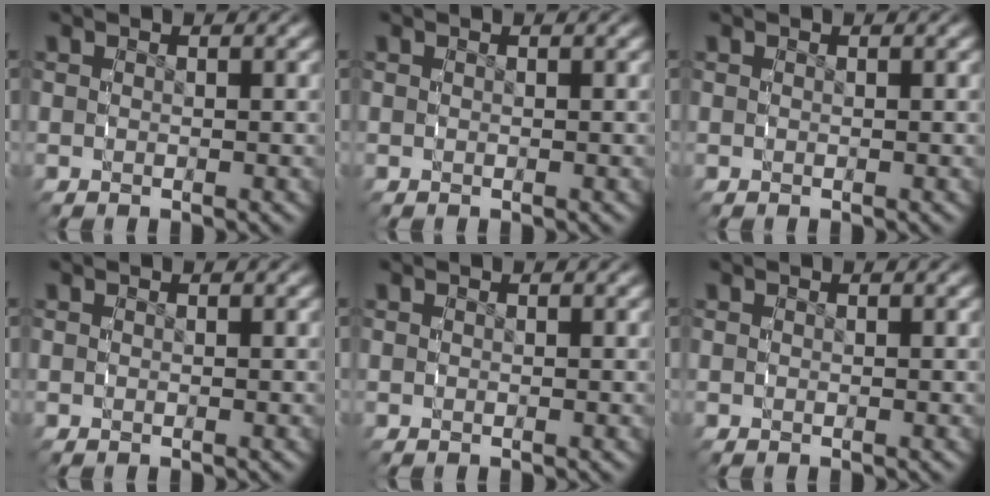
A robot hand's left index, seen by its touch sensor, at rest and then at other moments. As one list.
[{"total": 0.0}, {"total": 0.0}, {"total": 0.0}, {"total": 0.0}, {"total": 0.0}]